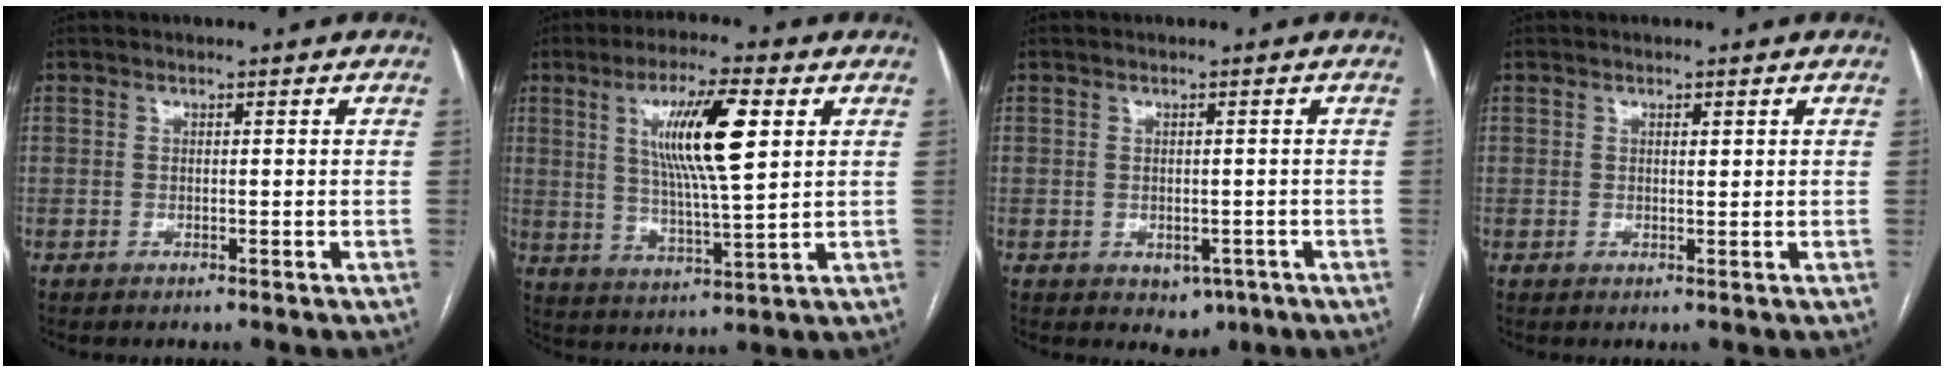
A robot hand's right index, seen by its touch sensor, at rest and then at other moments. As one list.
[{"total": 12.4, "force": [3.8, 1.2, 11.7], "torque": [-0.212, 0.004, 0.070]}, {"total": 3.4, "force": [-1.4, 2.4, 1.9], "torque": [-0.015, 0.000, -0.005]}, {"total": 0.9, "force": [0.4, 0.3, 0.7], "torque": [-0.013, -0.001, 0.006]}]